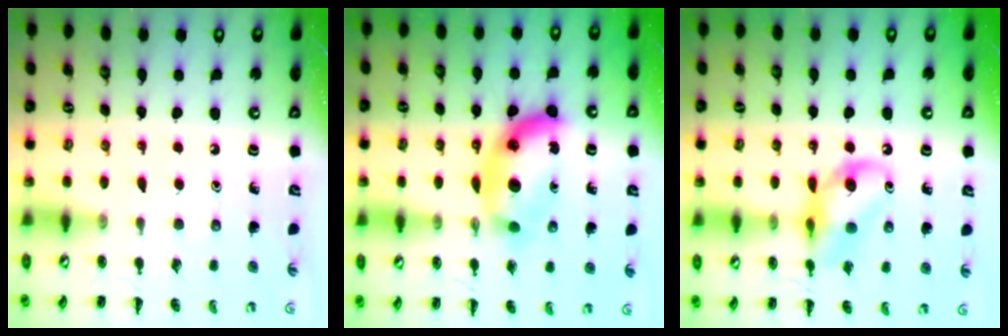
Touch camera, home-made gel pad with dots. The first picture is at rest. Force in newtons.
{"total": 12.7, "press": 12.7, "slide": 0.4}
{"total": 13.8, "press": 13.6, "slide": 2.5}